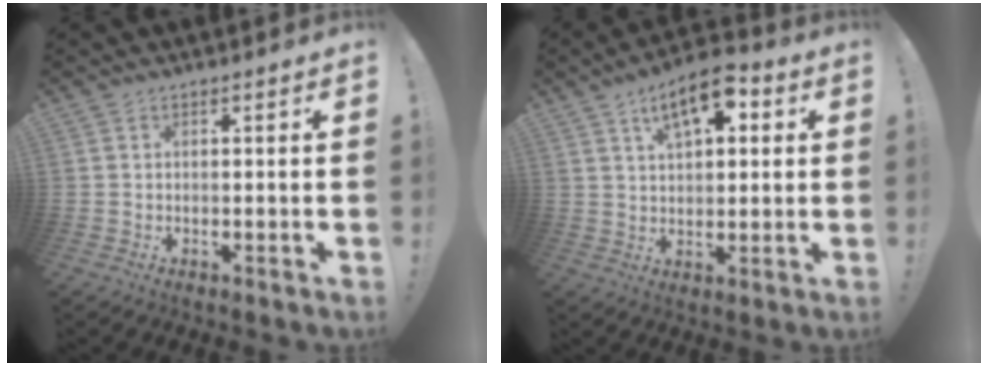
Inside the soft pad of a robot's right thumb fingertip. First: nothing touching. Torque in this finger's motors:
{"motor_torque": [0.84, 0.89, 0.17, 0.21, 0.13]}